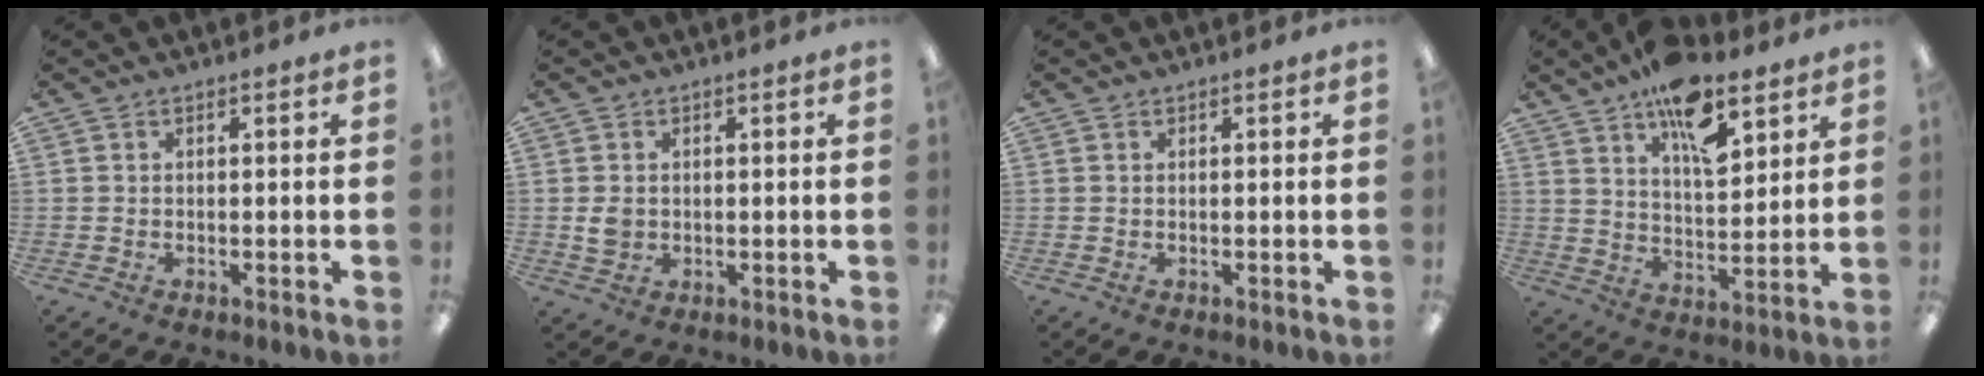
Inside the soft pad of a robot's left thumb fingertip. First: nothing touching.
{"total": 3.0, "force": [0.2, 2.6, 1.5], "torque": [-0.021, 0.002, 0.003]}
{"total": 0.0}
{"total": 15.1, "force": [9.3, 6.8, 9.8], "torque": [-0.142, -0.044, 0.159]}